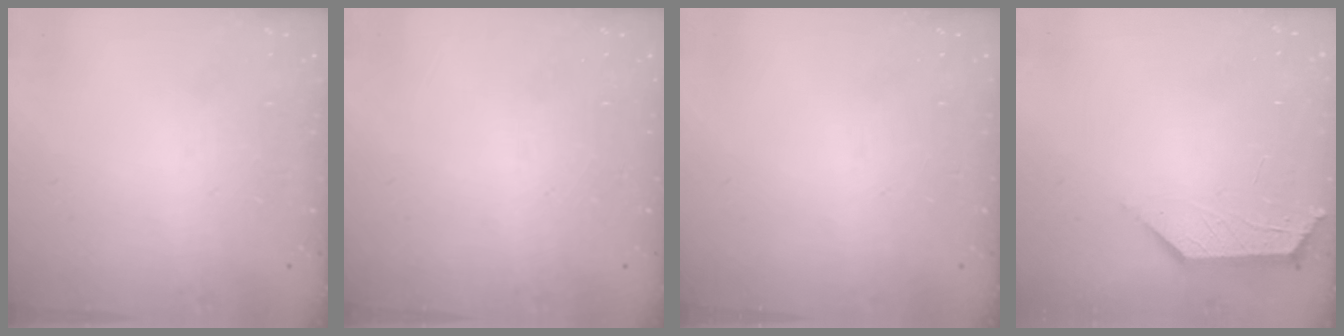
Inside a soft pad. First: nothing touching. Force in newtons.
{"total": 0.0}
{"total": 0.0}
{"total": 1.9, "press": 1.9, "slide": 0.4}